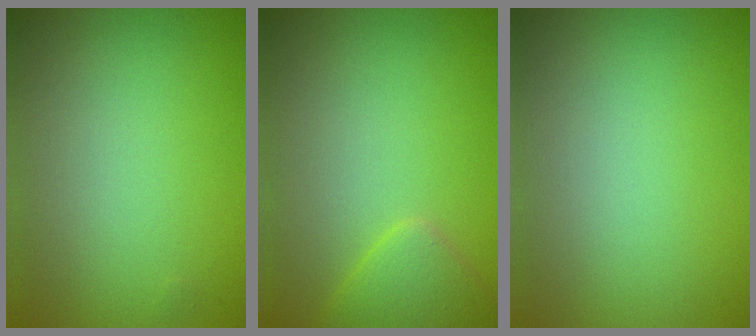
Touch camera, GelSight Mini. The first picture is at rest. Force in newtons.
{"total": 2.3, "press": 2.3, "slide": 0.1}
{"total": 0.0}